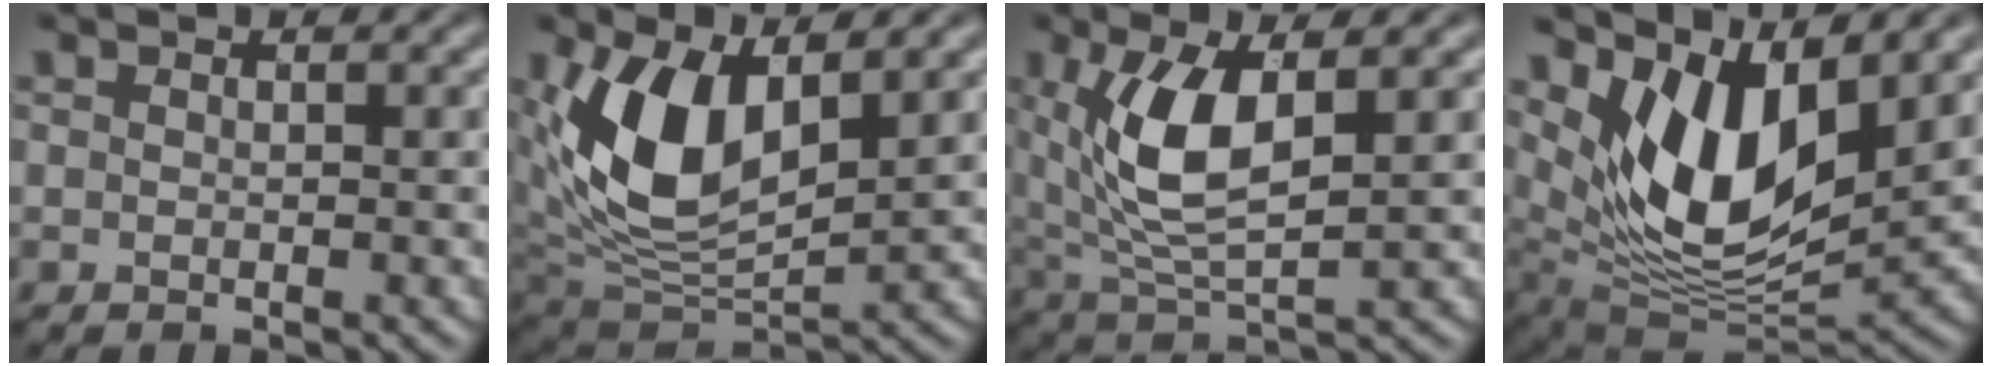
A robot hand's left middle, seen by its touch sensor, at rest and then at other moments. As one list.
[{"total": 8.6, "force": [2.2, 4.7, 6.8], "torque": [-0.148, -0.019, 0.042]}, {"total": 7.8, "force": [1.7, 3.4, 6.8], "torque": [-0.151, -0.009, 0.036]}, {"total": 10.8, "force": [4.4, 5.1, 8.4], "torque": [-0.157, -0.013, 0.084]}]